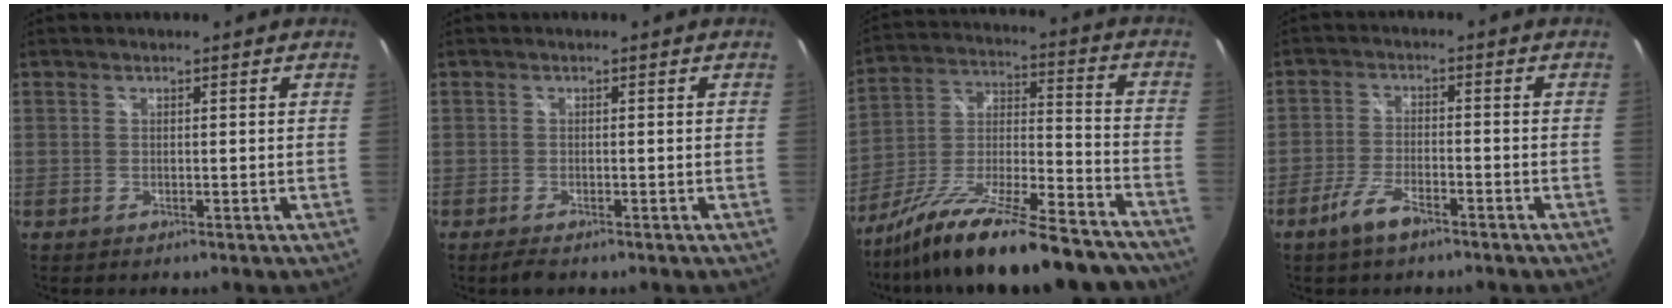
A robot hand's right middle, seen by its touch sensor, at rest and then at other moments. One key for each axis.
{"total": 1.9, "fx": -1.5, "fy": 0.4, "fz": 1.1, "tx": -0.022, "ty": -0.008, "tz": -0.026}
{"total": 25.9, "fx": -20.6, "fy": 5.7, "fz": 14.5, "tx": -0.252, "ty": -0.028, "tz": -0.312}
{"total": 5.6, "fx": -4.0, "fy": 1.6, "fz": 3.6, "tx": -0.089, "ty": -0.005, "tz": -0.075}